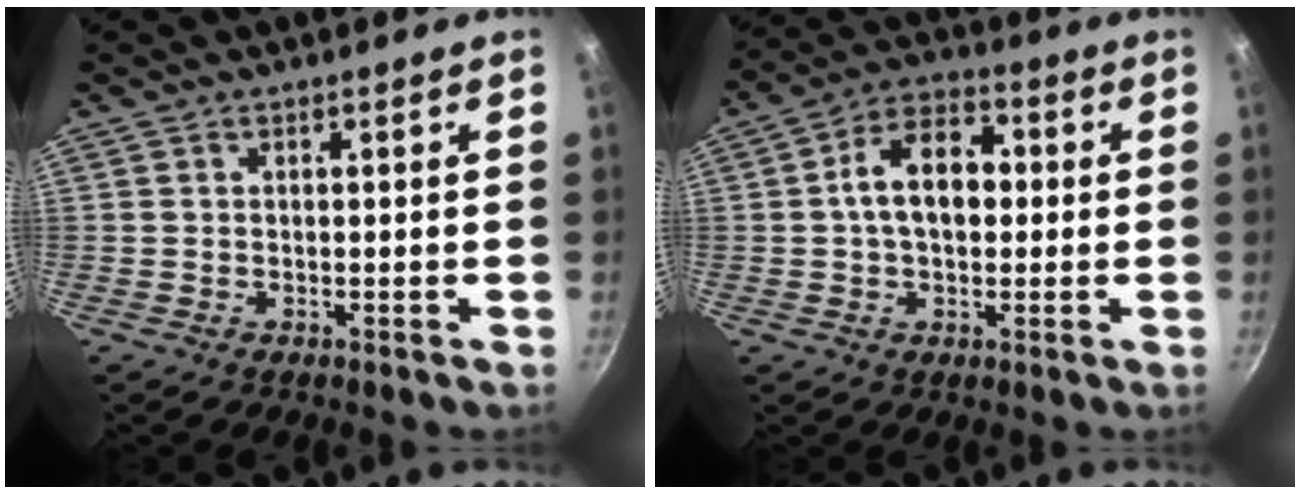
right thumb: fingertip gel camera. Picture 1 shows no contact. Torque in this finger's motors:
{"motor_torque": [0.45, 2.30, 1.06, -0.45, 0.11]}